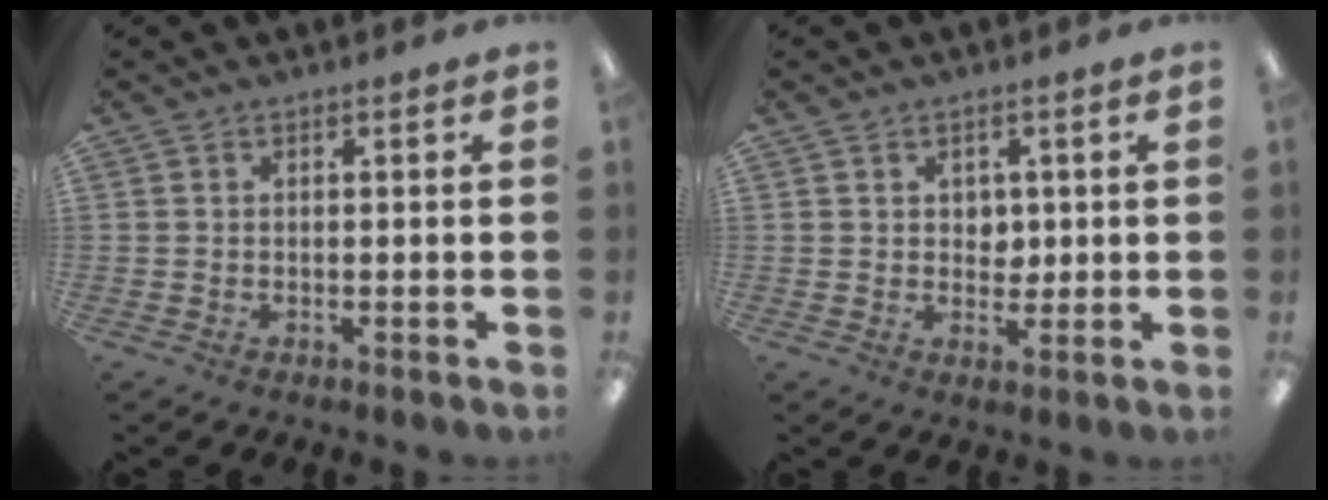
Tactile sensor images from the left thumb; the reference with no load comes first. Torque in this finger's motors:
{"motor_torque": [-0.07, -0.10, -0.26, 0.15, 0.00]}